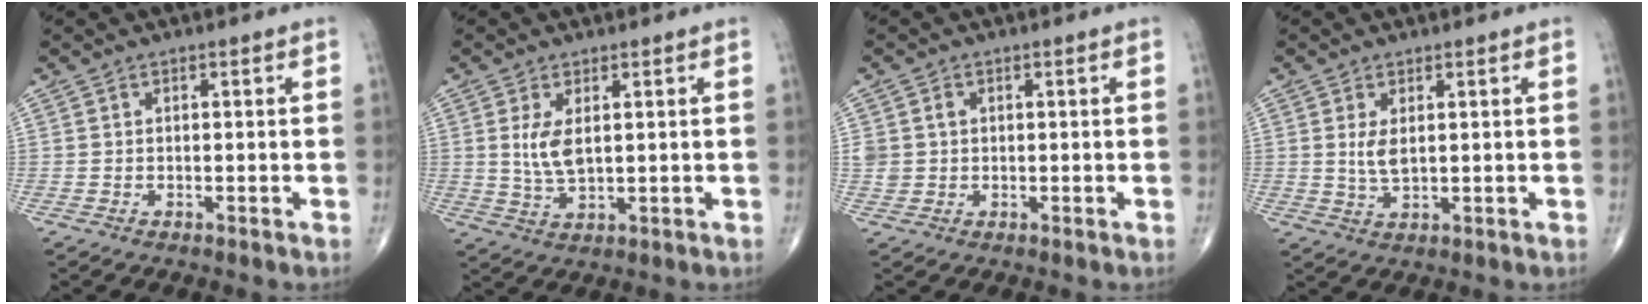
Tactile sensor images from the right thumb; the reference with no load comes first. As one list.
[{"total": 5.1, "force": [1.1, 2.3, 4.4], "torque": [-0.088, -0.011, 0.029]}, {"total": 3.0, "force": [0.5, 2.6, 1.3], "torque": [-0.018, 0.004, 0.014]}, {"total": 3.5, "force": [0.8, 1.6, 3.0], "torque": [-0.056, -0.010, 0.021]}]